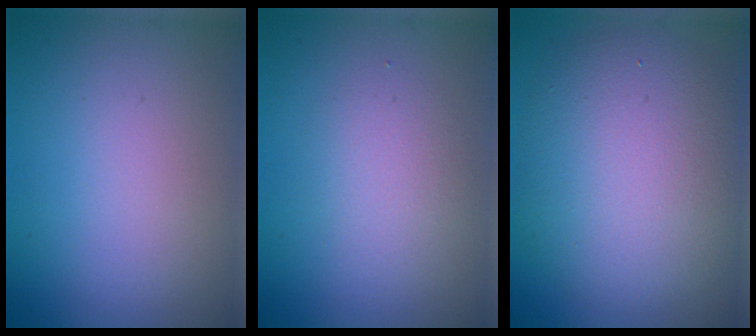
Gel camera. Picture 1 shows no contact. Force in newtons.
{"total": 2.2, "press": 2.1, "slide": 0.2}
{"total": 8.8, "press": 8.8, "slide": 0.5}